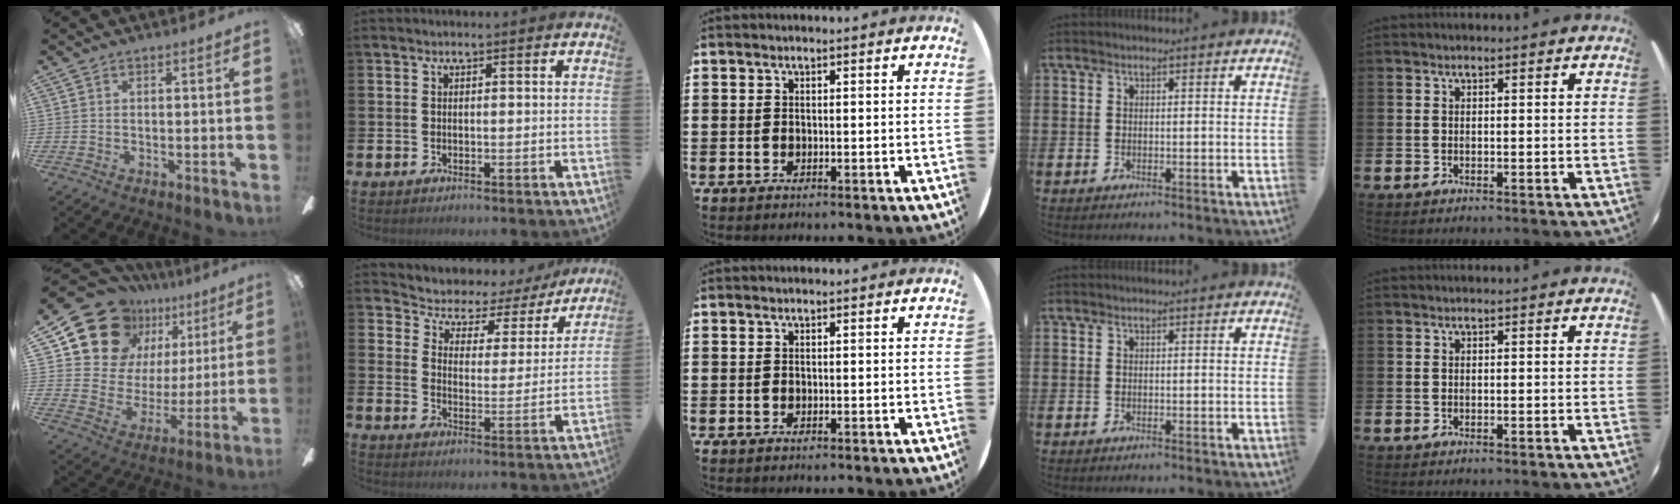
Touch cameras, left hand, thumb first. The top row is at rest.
{"thumb": {"total": 20.1, "force": [11.7, 14.3, 7.8], "torque": [-0.143, -0.061, 0.236]}, "index": {"total": 4.9, "force": [4.4, 2.3, 0.3], "torque": [-0.039, -0.039, 0.068]}}